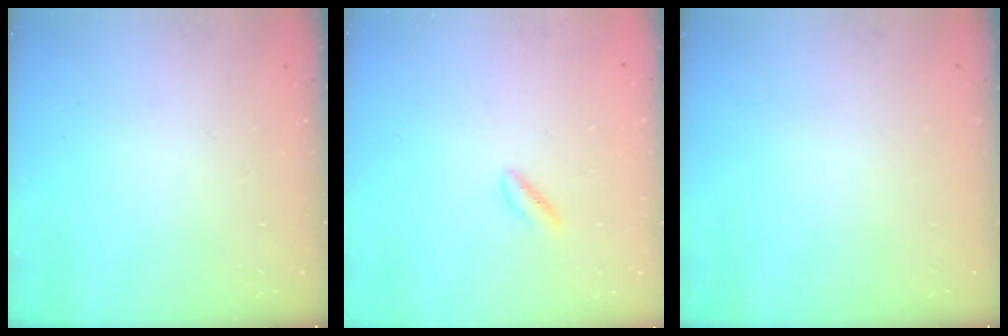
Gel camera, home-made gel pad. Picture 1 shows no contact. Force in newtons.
{"total": 1.5, "press": 1.1, "slide": 1.0}
{"total": 0.0}